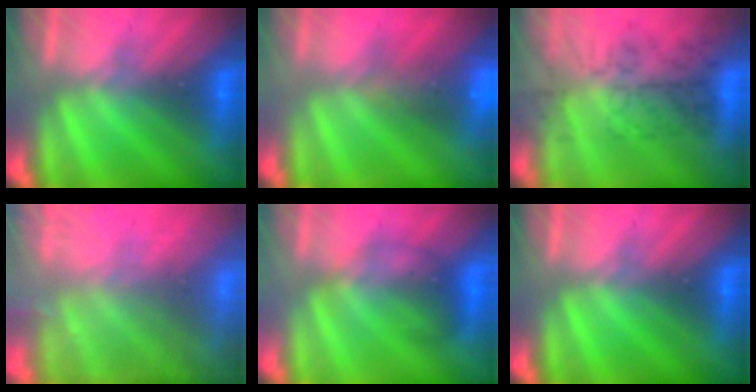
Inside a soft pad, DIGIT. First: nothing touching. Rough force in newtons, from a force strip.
{"total": 6.7}
{"total": 8.4}
{"total": 11.3}
{"total": 1.7}
{"total": 0.0}